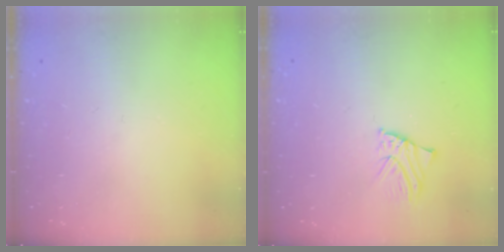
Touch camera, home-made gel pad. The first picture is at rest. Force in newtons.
{"total": 1.7, "press": 1.7, "slide": 0.1}